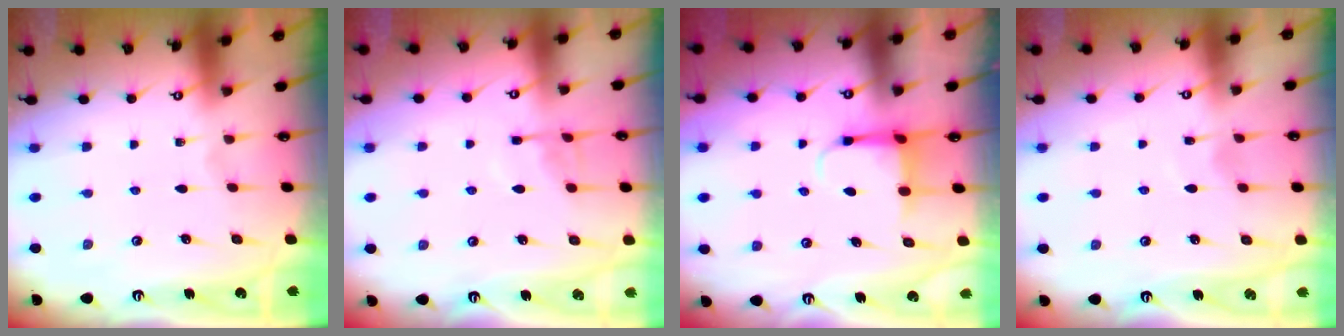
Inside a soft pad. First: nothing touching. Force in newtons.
{"total": 6.4, "press": 6.3, "slide": 0.6}
{"total": 5.0, "press": 4.9, "slide": 0.7}
{"total": 3.5, "press": 3.4, "slide": 0.5}